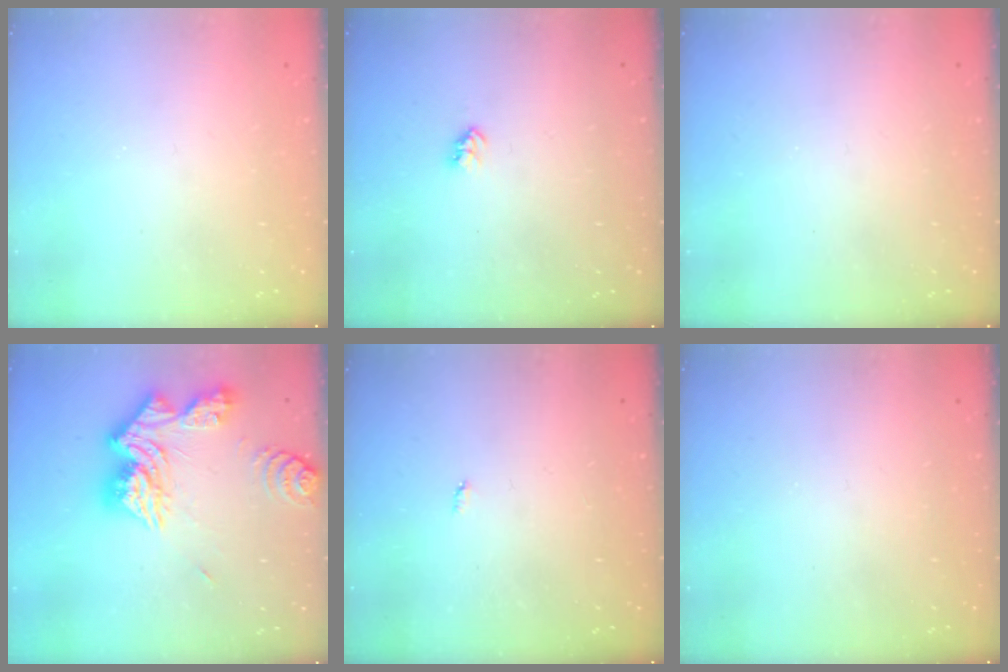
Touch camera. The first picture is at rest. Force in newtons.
{"total": 2.7, "press": 2.7, "slide": 0.4}
{"total": 0.0}
{"total": 18.5, "press": 18.4, "slide": 1.6}
{"total": 2.1, "press": 2.1, "slide": 0.4}
{"total": 0.0}